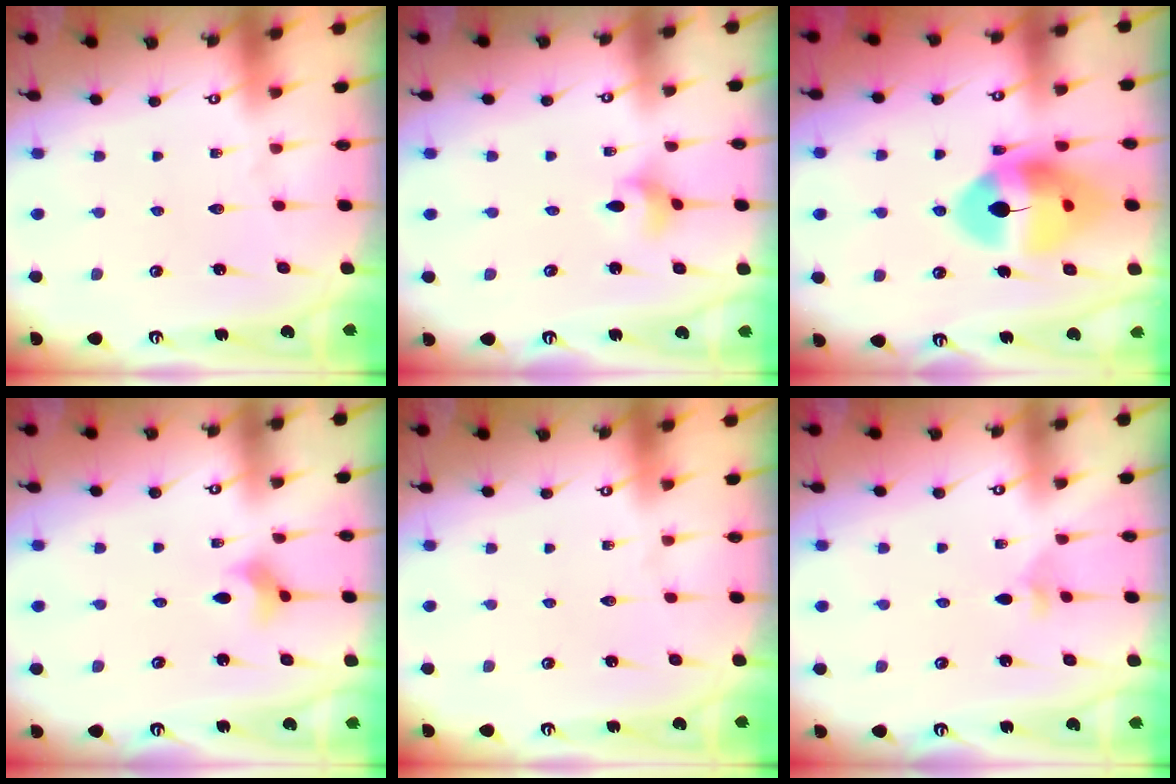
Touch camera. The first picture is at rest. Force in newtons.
{"total": 3.2, "press": 3.2, "slide": 0.1}
{"total": 15.0, "press": 14.9, "slide": 1.8}
{"total": 2.7, "press": 2.6, "slide": 0.6}
{"total": 0.0}
{"total": 3.0, "press": 2.9, "slide": 0.9}